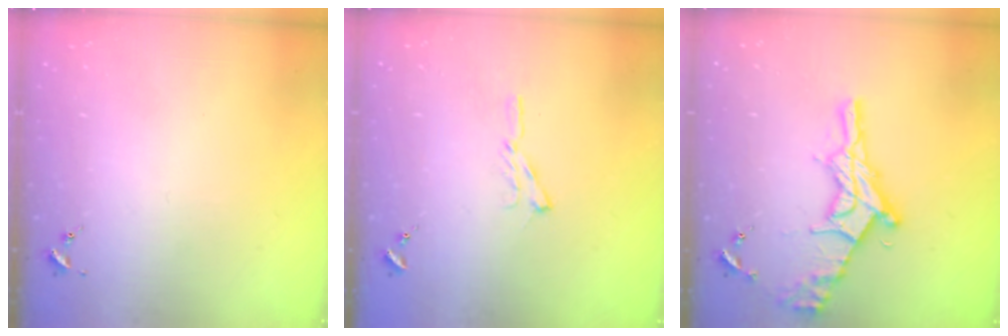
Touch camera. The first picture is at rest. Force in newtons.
{"total": 5.8, "press": 5.8, "slide": 0.6}
{"total": 19.0, "press": 18.9, "slide": 1.3}